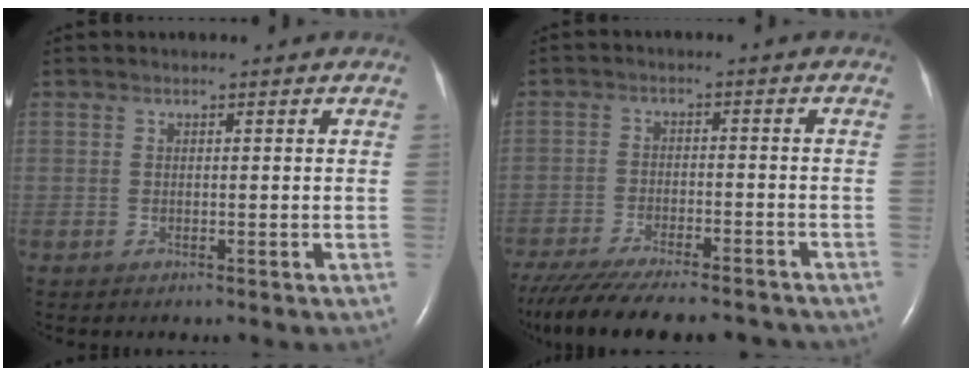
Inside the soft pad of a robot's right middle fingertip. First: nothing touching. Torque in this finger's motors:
{"motor_torque": [1.07, -1.07, 0.17, 0.13]}